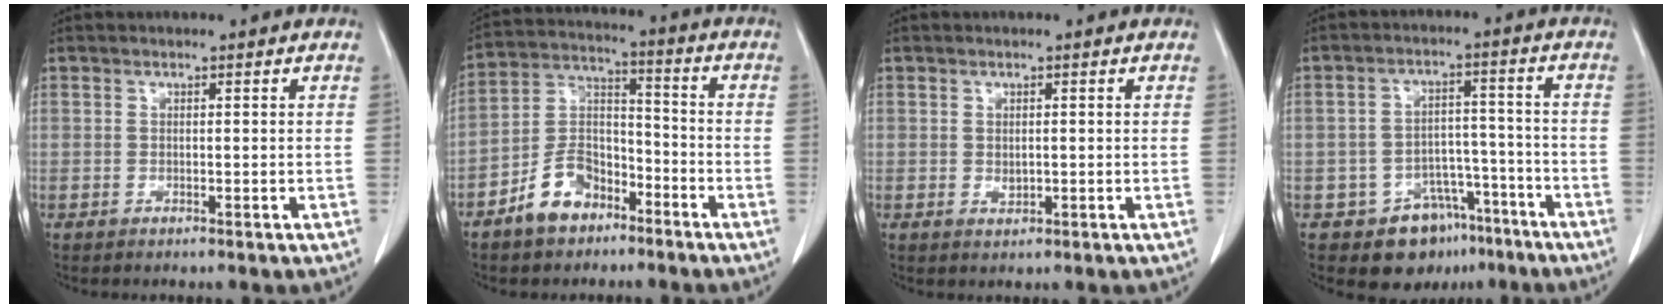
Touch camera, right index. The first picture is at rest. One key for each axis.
{"total": 9.3, "fx": -5.8, "fy": 5.4, "fz": 4.7, "tx": -0.101, "ty": 0.018, "tz": -0.108}
{"total": 1.2, "fx": 0.0, "fy": 0.7, "fz": 1.0, "tx": -0.016, "ty": -0.003, "tz": 0.004}
{"total": 8.6, "fx": -5.3, "fy": 6.3, "fz": 2.5, "tx": -0.023, "ty": 0.032, "tz": -0.069}